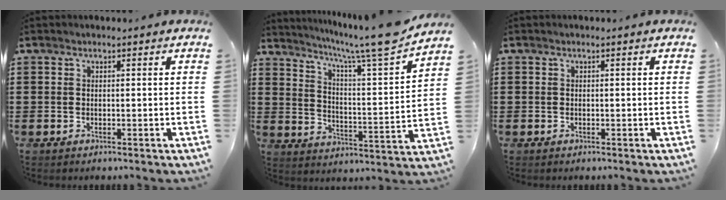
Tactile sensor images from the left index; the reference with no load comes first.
{"total": 8.3, "force": [7.2, -0.7, 4.0], "torque": [-0.082, -0.061, 0.109]}
{"total": 0.0}